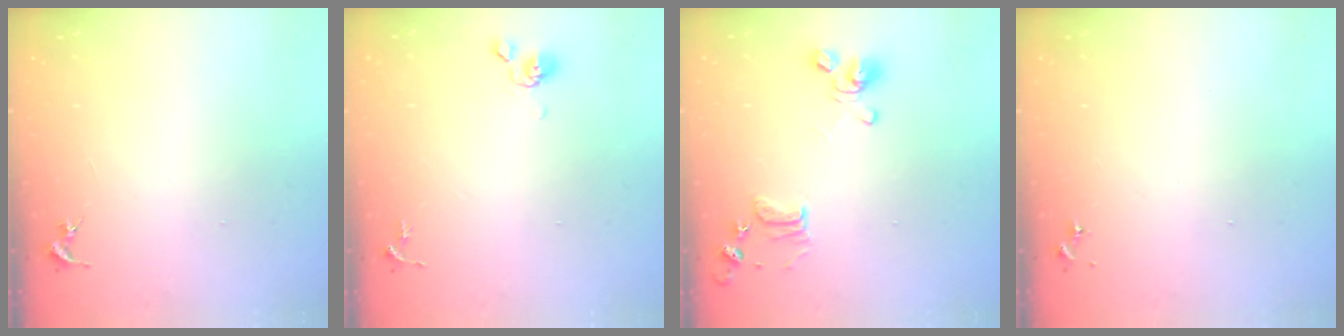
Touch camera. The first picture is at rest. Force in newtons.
{"total": 4.7, "press": 4.7, "slide": 0.7}
{"total": 11.9, "press": 11.8, "slide": 1.3}
{"total": 0.0}